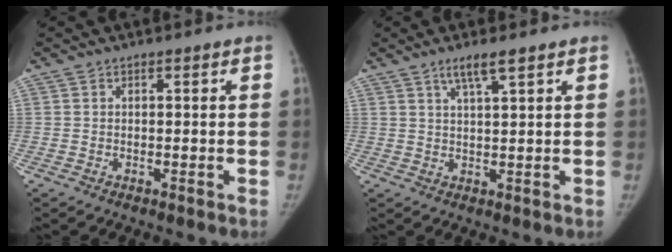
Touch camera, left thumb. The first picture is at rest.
{"total": 4.0, "force": [2.6, 0.3, 3.0], "torque": [-0.060, -0.010, 0.053]}